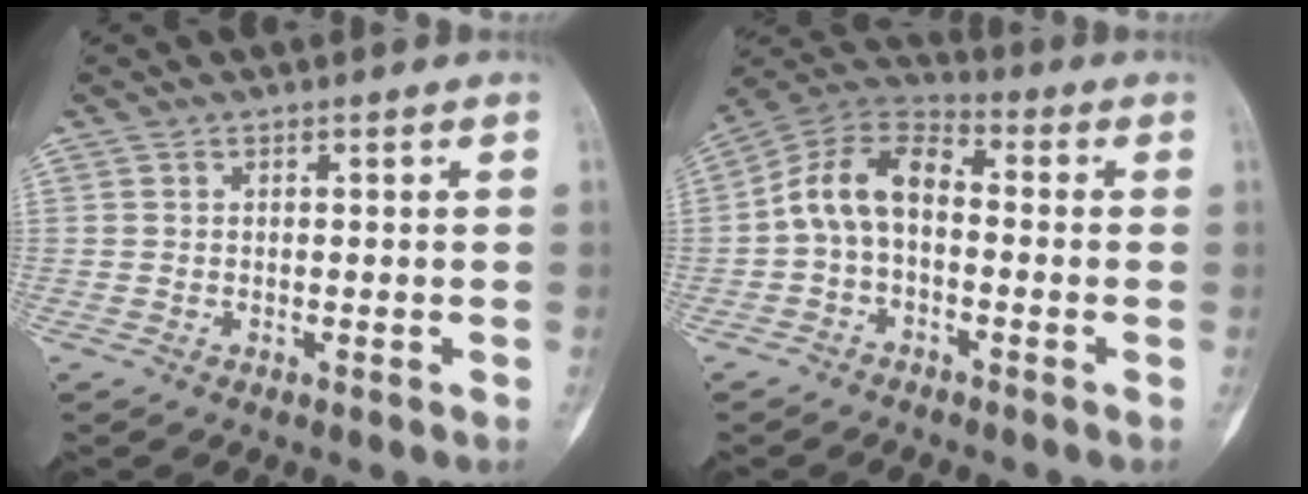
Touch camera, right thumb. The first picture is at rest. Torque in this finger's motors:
{"motor_torque": [0.66, 0.82, 0.72, -0.64, 0.10]}